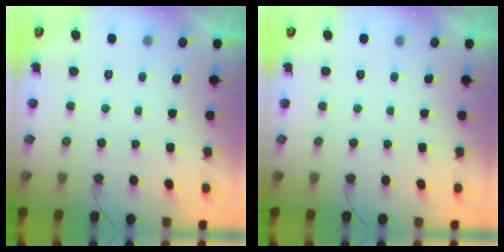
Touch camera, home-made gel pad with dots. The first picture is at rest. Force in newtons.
{"total": 0.0}